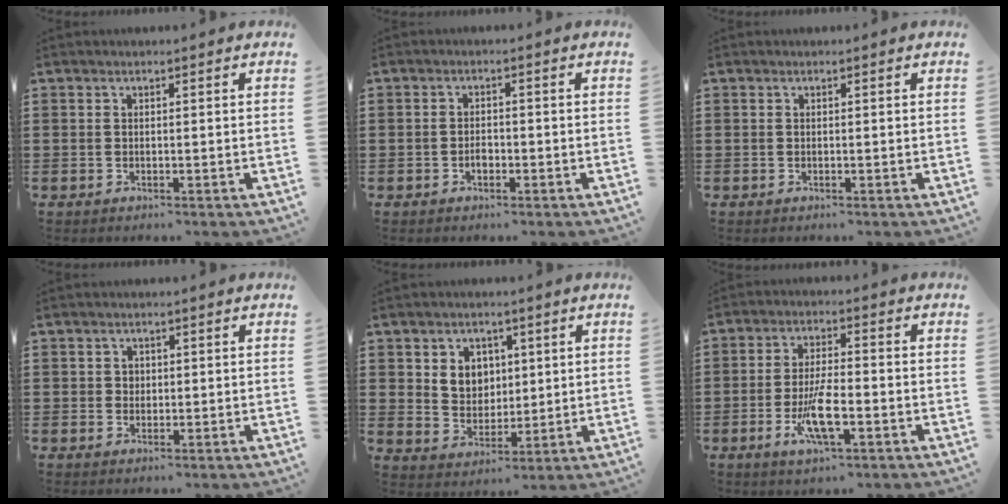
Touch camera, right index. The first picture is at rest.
{"total": 1.6, "force": [-0.7, 0.9, 1.1], "torque": [-0.021, 0.000, -0.013]}
{"total": 0.0}
{"total": 0.8, "force": [0.3, 0.7, 0.2], "torque": [-0.006, 0.006, 0.006]}
{"total": 4.7, "force": [1.8, 4.1, 1.5], "torque": [-0.041, 0.011, 0.031]}
{"total": 7.5, "force": [-2.7, 2.0, 6.6], "torque": [-0.139, -0.015, -0.050]}